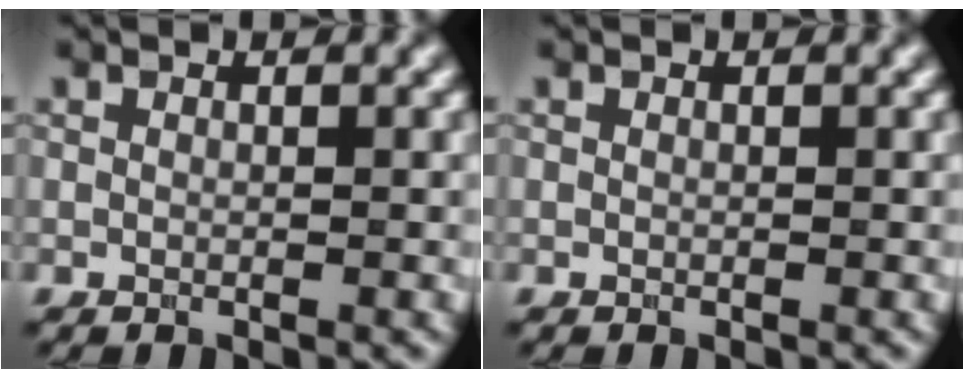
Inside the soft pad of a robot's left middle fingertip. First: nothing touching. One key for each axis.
{"total": 0.0}